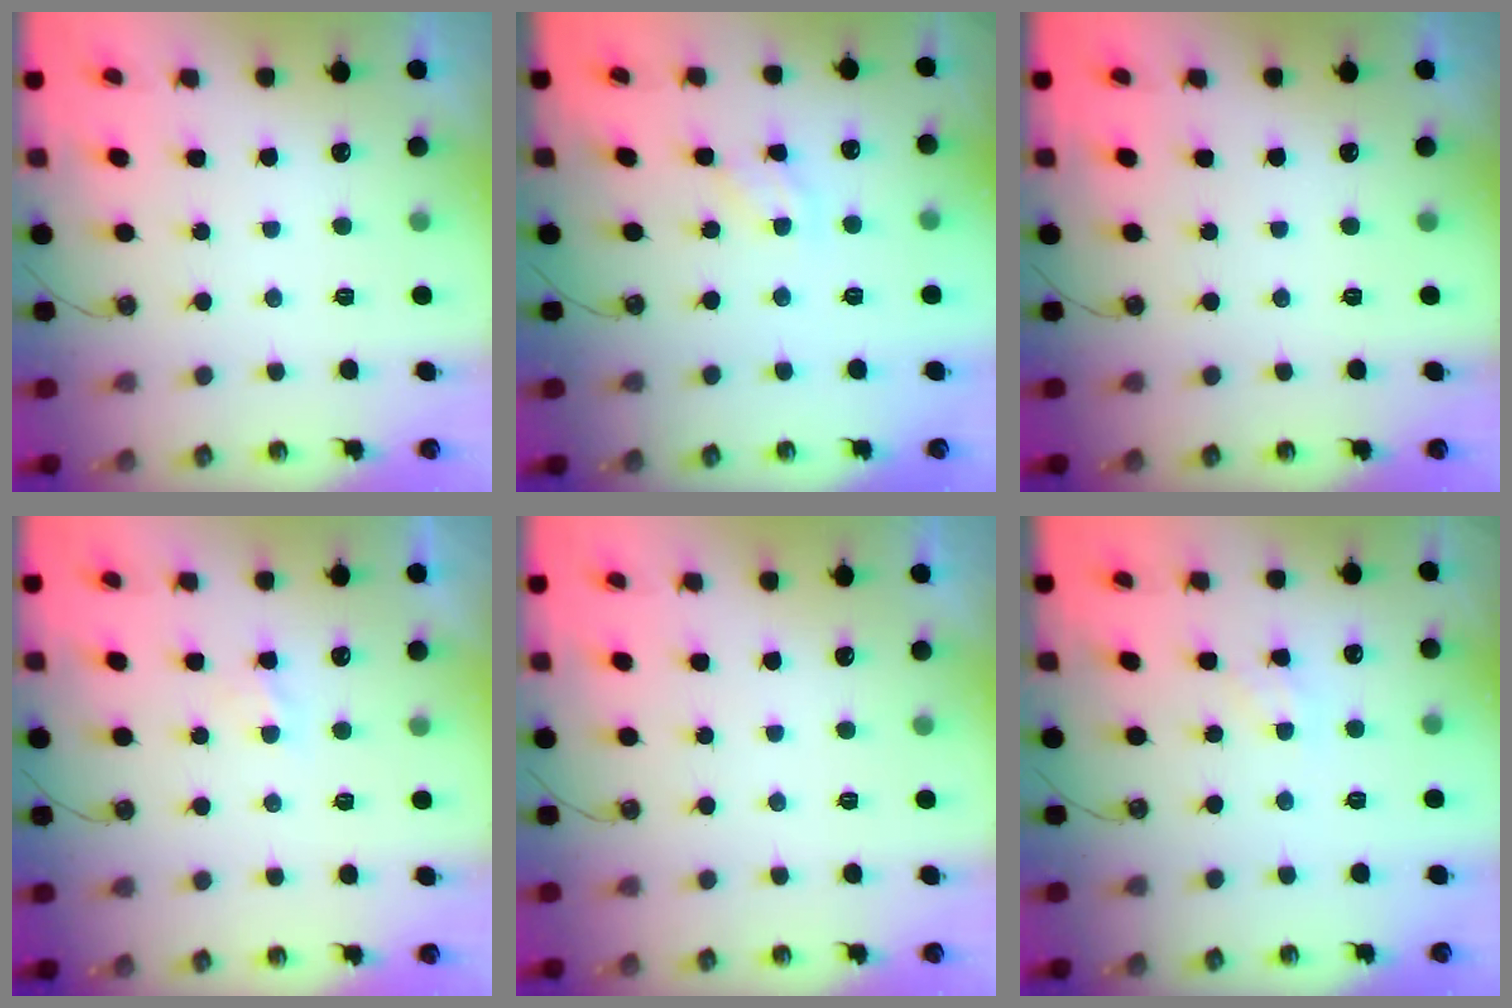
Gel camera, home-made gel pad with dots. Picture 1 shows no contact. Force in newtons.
{"total": 3.0, "press": 2.9, "slide": 0.4}
{"total": 0.0}
{"total": 2.3, "press": 2.3, "slide": 0.4}
{"total": 0.0}
{"total": 1.9, "press": 1.9, "slide": 0.2}